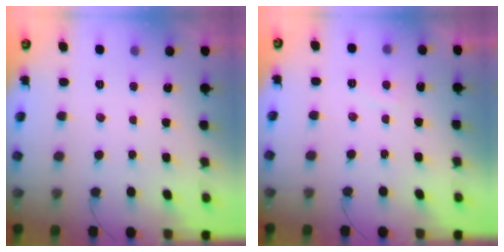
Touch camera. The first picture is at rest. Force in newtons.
{"total": 0.6, "press": 0.3, "slide": 0.5}